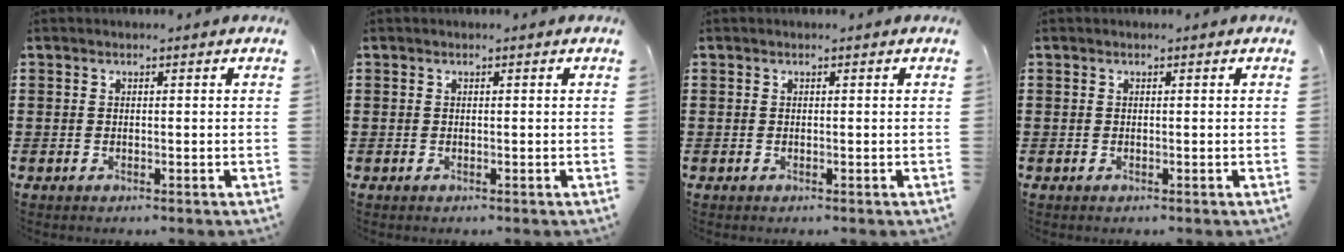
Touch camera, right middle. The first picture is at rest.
{"total": 0.0}
{"total": 0.0}
{"total": 0.0}